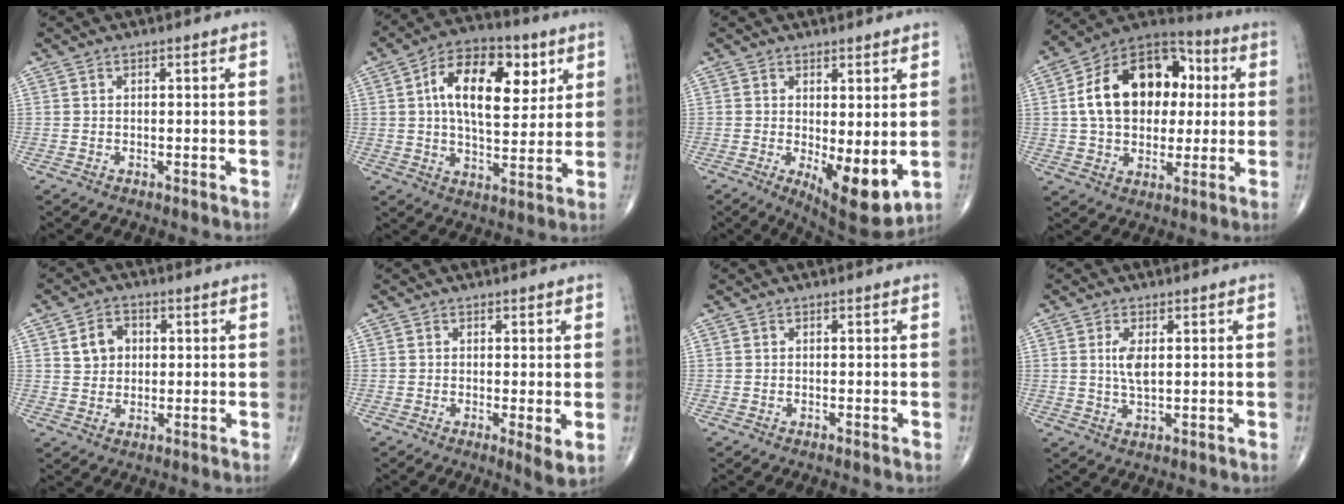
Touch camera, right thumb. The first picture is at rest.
{"total": 16.6, "force": [5.0, 8.8, 13.2], "torque": [-0.185, -0.004, 0.078]}
{"total": 9.7, "force": [-1.2, 3.6, 9.0], "torque": [-0.125, -0.028, -0.006]}
{"total": 20.6, "force": [3.0, 14.1, 14.7], "torque": [-0.210, 0.023, 0.047]}
{"total": 5.5, "force": [1.4, 4.4, 3.0], "torque": [-0.033, 0.000, 0.022]}
{"total": 3.6, "force": [-0.3, 0.7, 3.5], "torque": [-0.061, -0.015, -0.010]}
{"total": 0.0}
{"total": 4.1, "force": [0.8, 1.6, 3.7], "torque": [-0.077, -0.007, 0.018]}